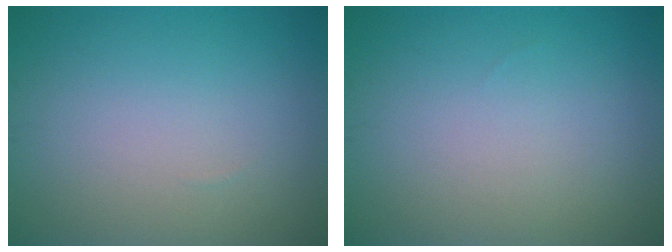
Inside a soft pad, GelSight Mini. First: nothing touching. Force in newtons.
{"total": 0.0}